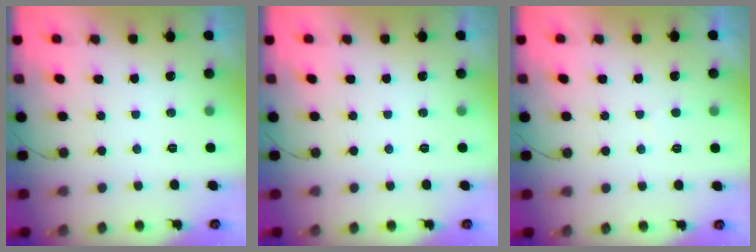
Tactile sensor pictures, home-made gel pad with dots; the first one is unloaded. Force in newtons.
{"total": 0.0}
{"total": 2.4, "press": 2.4, "slide": 0.4}